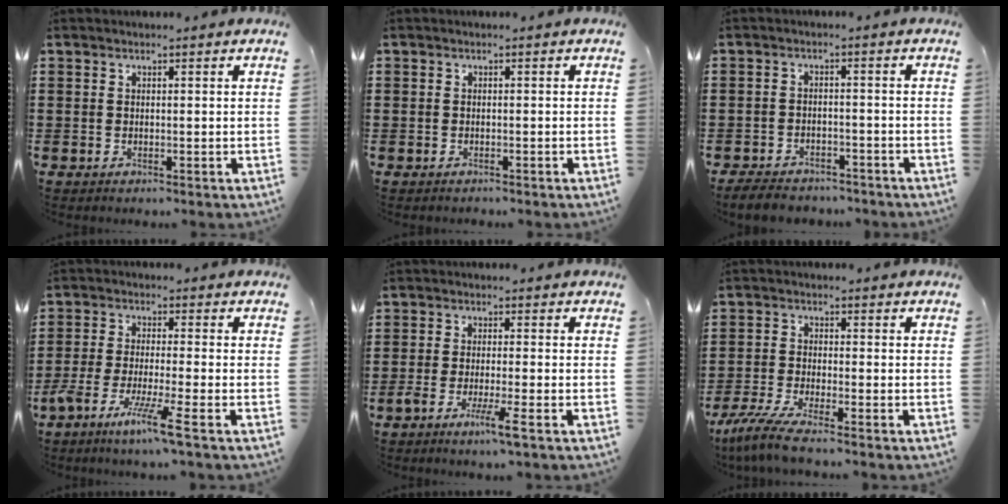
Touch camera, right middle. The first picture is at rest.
{"total": 0.6, "force": [-0.5, 0.3, 0.0], "torque": [0.001, 0.003, -0.013]}
{"total": 3.5, "force": [-3.4, 0.8, 0.6], "torque": [-0.019, 0.001, -0.073]}
{"total": 6.8, "force": [-4.9, -0.5, 4.6], "torque": [-0.101, -0.020, -0.096]}
{"total": 4.4, "force": [-2.5, 0.1, 3.6], "torque": [-0.072, -0.015, -0.045]}
{"total": 4.9, "force": [-4.0, -0.1, 2.9], "torque": [-0.085, -0.025, -0.084]}